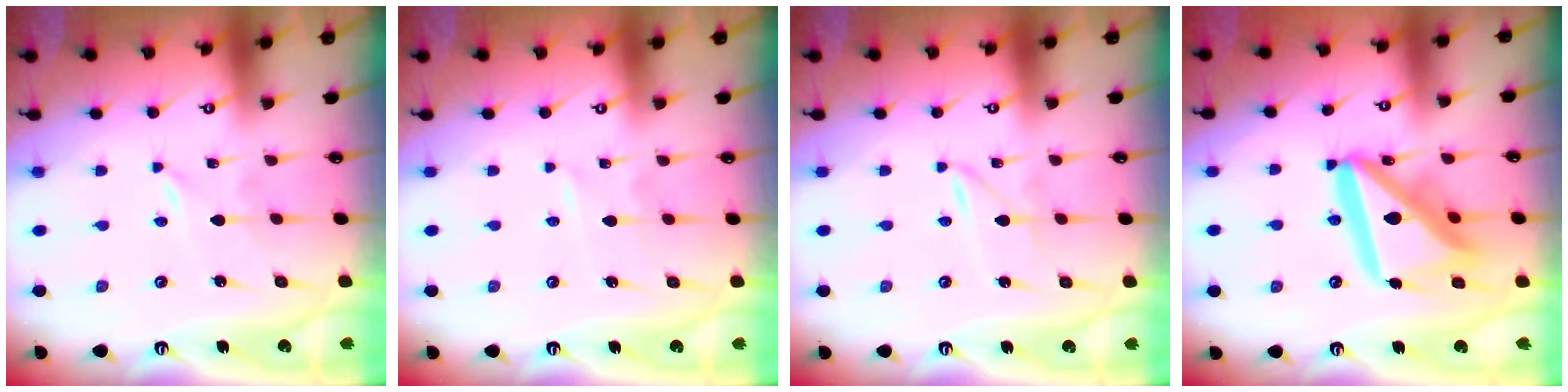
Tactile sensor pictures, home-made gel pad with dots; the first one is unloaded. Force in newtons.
{"total": 0.8, "press": 0.8, "slide": 0.1}
{"total": 1.6, "press": 1.6, "slide": 0.2}
{"total": 21.0, "press": 20.8, "slide": 2.5}